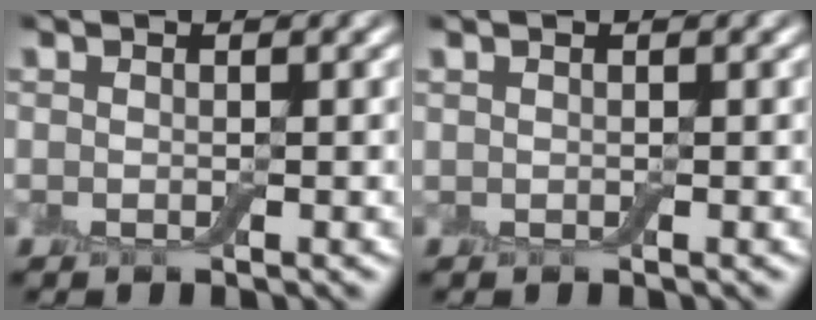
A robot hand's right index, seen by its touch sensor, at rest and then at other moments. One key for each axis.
{"total": 0.0}